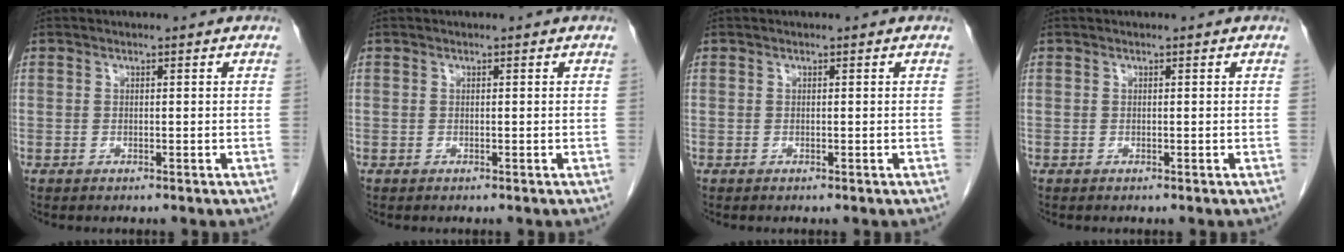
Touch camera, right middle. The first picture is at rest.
{"total": 0.0}
{"total": 0.0}
{"total": 0.0}